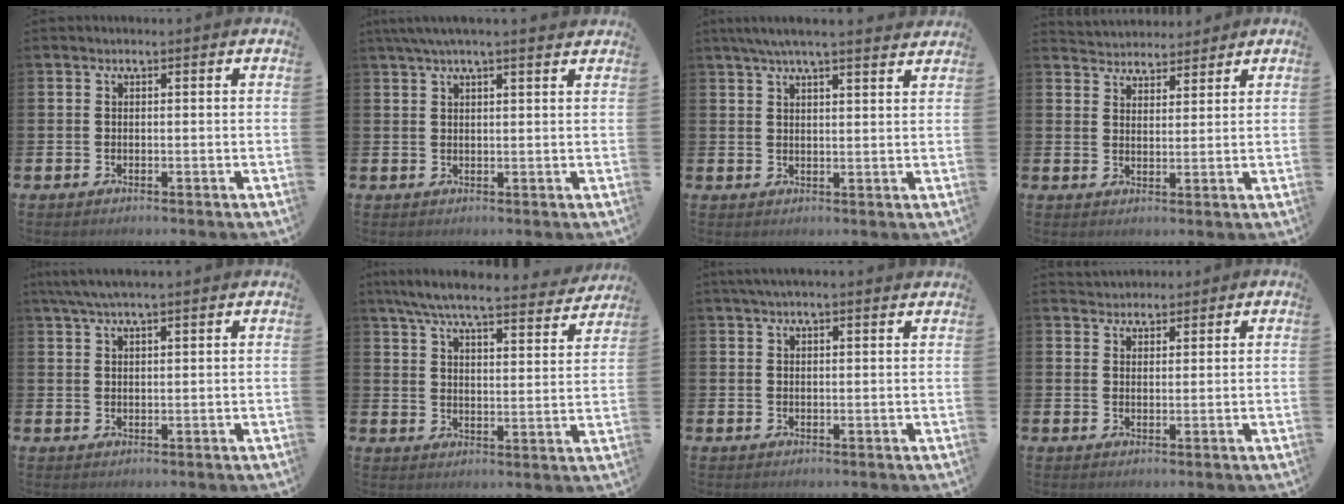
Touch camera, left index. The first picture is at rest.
{"total": 3.5, "force": [2.9, 0.2, 2.0], "torque": [-0.047, -0.002, 0.052]}
{"total": 4.9, "force": [4.4, 0.1, 2.1], "torque": [-0.053, -0.009, 0.080]}
{"total": 3.9, "force": [3.8, 0.9, -0.5], "torque": [-0.011, -0.017, 0.072]}
{"total": 3.9, "force": [3.2, 0.6, 2.2], "torque": [-0.056, 0.002, 0.060]}
{"total": 7.5, "force": [6.8, 0.8, 2.9], "torque": [-0.079, -0.042, 0.118]}
{"total": 2.0, "force": [1.7, 0.2, 1.1], "torque": [-0.025, 0.004, 0.030]}
{"total": 2.6, "force": [2.4, 0.9, -0.4], "torque": [0.001, -0.005, 0.045]}